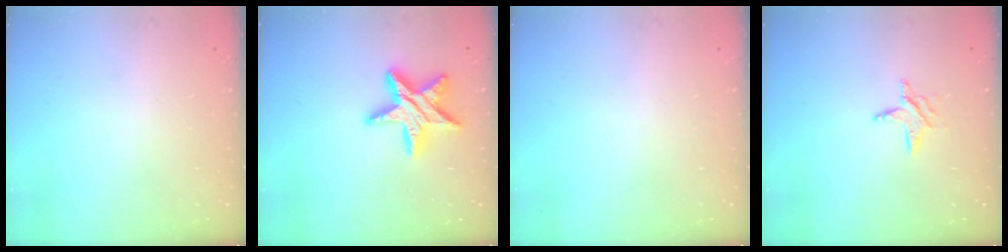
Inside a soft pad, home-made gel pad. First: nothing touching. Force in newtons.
{"total": 14.0, "press": 14.0, "slide": 1.0}
{"total": 0.0}
{"total": 5.4, "press": 5.4, "slide": 0.5}